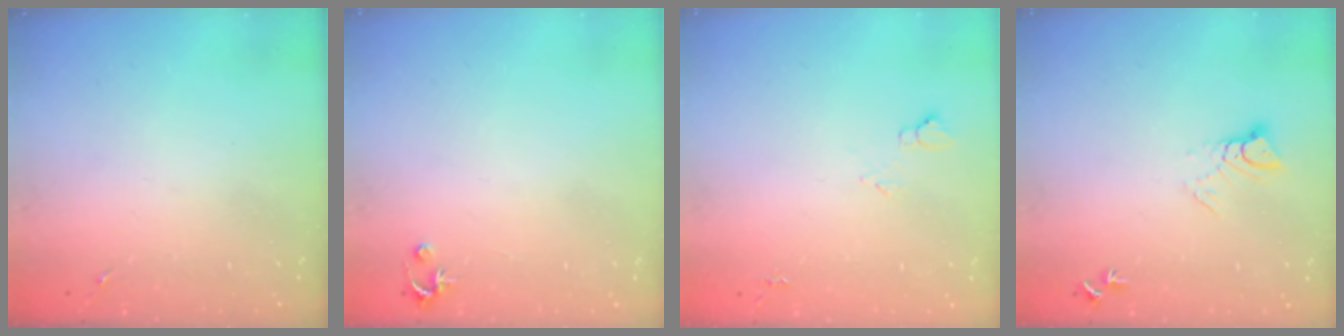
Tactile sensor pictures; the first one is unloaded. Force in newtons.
{"total": 2.5, "press": 2.5, "slide": 0.2}
{"total": 5.5, "press": 5.4, "slide": 0.7}
{"total": 4.3, "press": 4.3, "slide": 0.2}